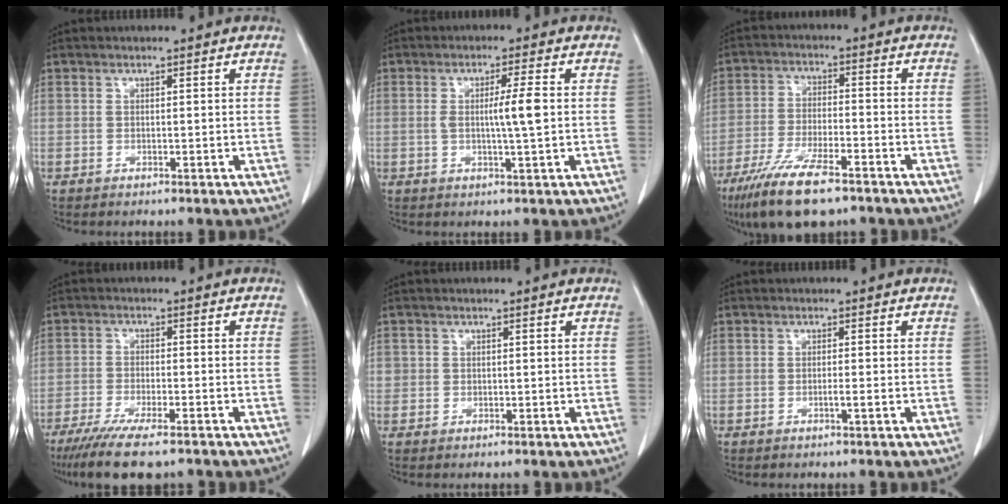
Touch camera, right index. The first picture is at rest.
{"total": 4.7, "force": [0.1, -0.3, 4.7], "torque": [-0.081, -0.004, 0.001]}
{"total": 12.3, "force": [-8.6, 2.7, 8.4], "torque": [-0.157, -0.025, -0.150]}
{"total": 10.6, "force": [-8.1, 1.6, 6.6], "torque": [-0.103, -0.022, -0.128]}
{"total": 0.9, "force": [0.0, 0.9, 0.0], "torque": [0.009, 0.004, 0.000]}
{"total": 1.0, "force": [-0.4, -0.2, 0.8], "torque": [-0.017, 0.000, -0.006]}